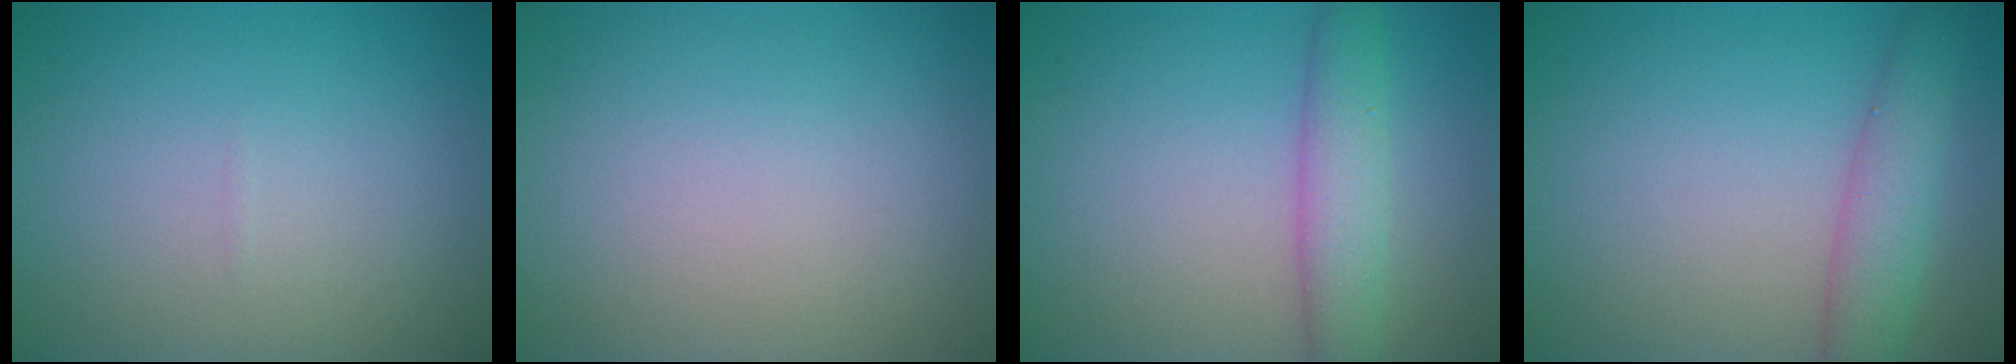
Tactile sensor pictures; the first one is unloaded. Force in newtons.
{"total": 0.0}
{"total": 3.8, "press": 3.8, "slide": 0.1}
{"total": 3.9, "press": 3.9, "slide": 0.1}